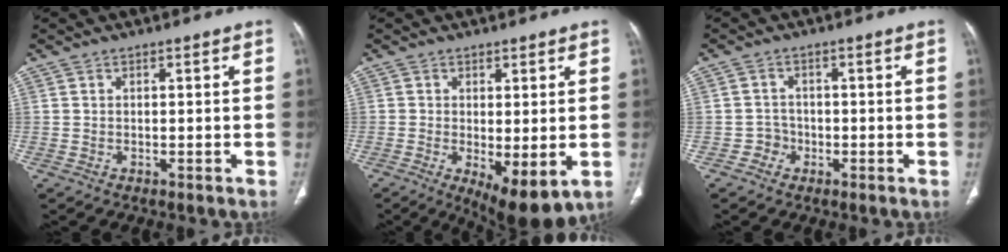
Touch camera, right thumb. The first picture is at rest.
{"total": 7.7, "force": [-1.8, 2.9, 6.9], "torque": [-0.108, -0.024, -0.023]}
{"total": 2.4, "force": [-1.1, 2.1, 0.2], "torque": [0.009, 0.012, -0.027]}